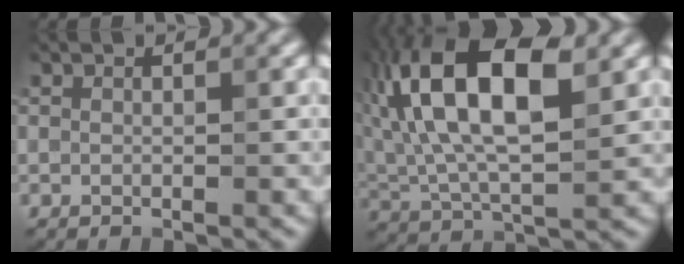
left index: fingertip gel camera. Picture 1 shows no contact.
{"total": 12.8, "force": [3.4, 6.1, 10.7], "torque": [-0.192, 0.022, 0.055]}